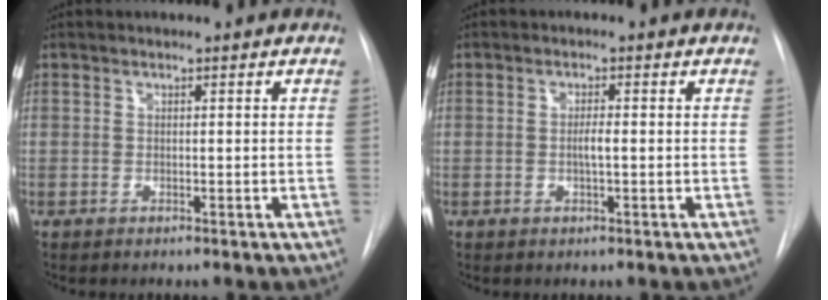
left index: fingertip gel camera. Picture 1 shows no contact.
{"total": 1.7, "force": [-0.3, 0.1, 1.7], "torque": [-0.030, 0.000, -0.005]}